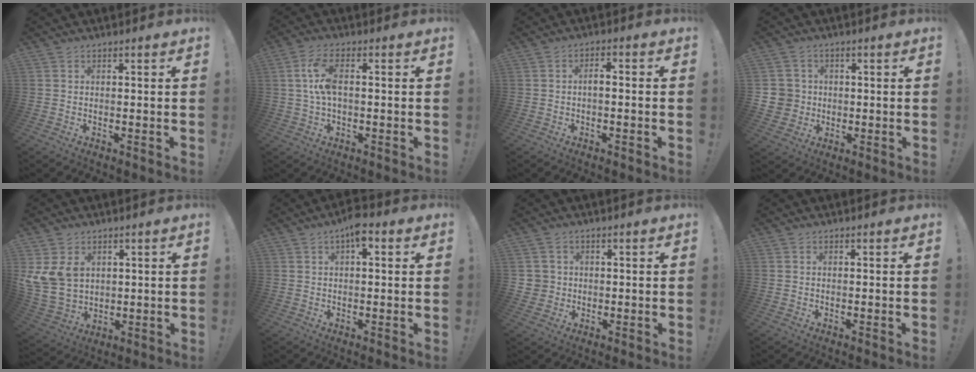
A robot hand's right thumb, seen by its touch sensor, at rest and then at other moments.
{"total": 8.1, "force": [0.7, 3.6, 7.2], "torque": [-0.142, 0.000, 0.010]}
{"total": 2.6, "force": [-0.9, 0.4, 2.4], "torque": [-0.043, 0.005, -0.018]}
{"total": 6.1, "force": [0.2, 6.0, 1.4], "torque": [-0.030, 0.001, 0.010]}
{"total": 10.6, "force": [3.8, 8.3, 5.3], "torque": [-0.114, -0.016, 0.081]}
{"total": 5.2, "force": [2.3, 2.1, 4.2], "torque": [-0.059, -0.003, 0.034]}
{"total": 3.5, "force": [0.5, 3.4, 0.7], "torque": [-0.013, 0.003, 0.013]}
{"total": 0.0}